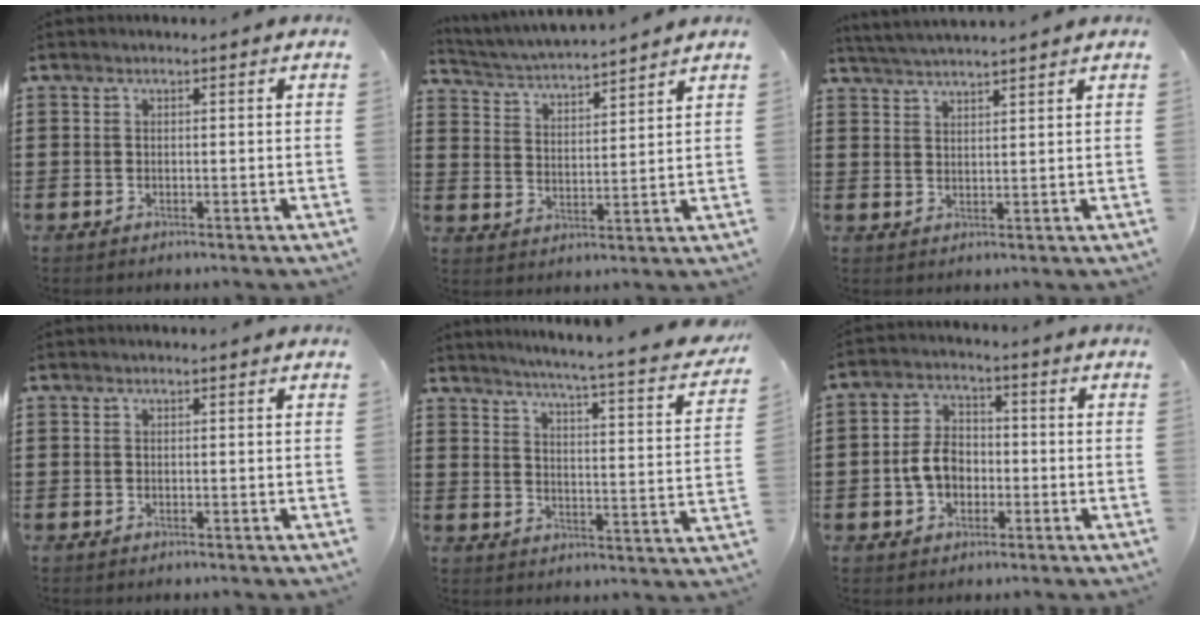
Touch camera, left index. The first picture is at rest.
{"total": 4.0, "force": [4.0, -0.4, 0.4], "torque": [-0.027, -0.028, 0.065]}
{"total": 3.0, "force": [2.9, -0.6, 0.2], "torque": [-0.014, -0.008, 0.054]}
{"total": 0.0}
{"total": 4.7, "force": [4.0, -1.0, 2.2], "torque": [-0.057, -0.044, 0.055]}
{"total": 5.8, "force": [-1.4, 4.3, 3.7], "torque": [-0.087, 0.008, -0.032]}